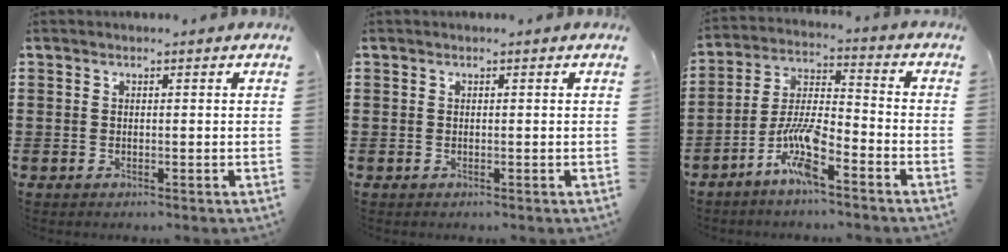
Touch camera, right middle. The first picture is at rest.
{"total": 0.0}
{"total": 8.4, "force": [-5.5, 1.7, 6.1], "torque": [-0.142, -0.005, -0.109]}